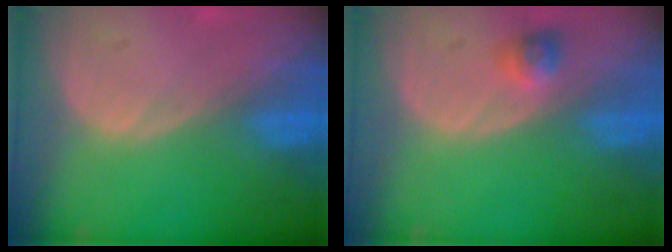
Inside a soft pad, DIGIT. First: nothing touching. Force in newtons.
{"total": 2.3, "press": 2.2, "slide": 0.7}